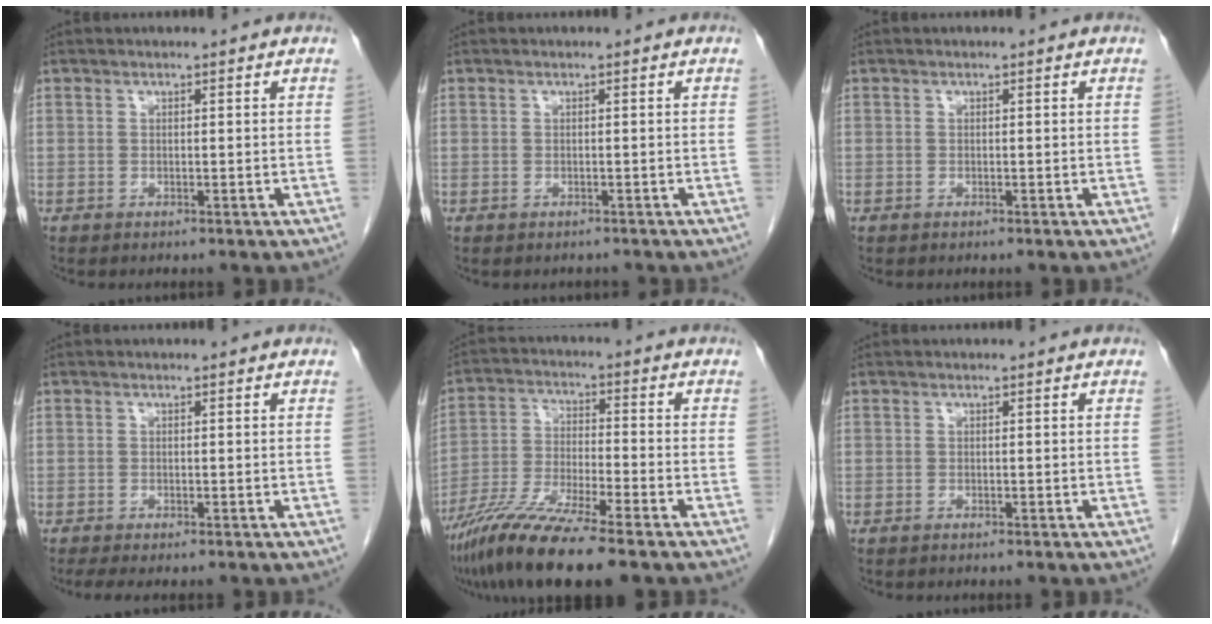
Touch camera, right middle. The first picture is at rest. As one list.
[{"total": 0.8, "force": [-0.7, 0.4, 0.1], "torque": [-0.006, 0.000, -0.010]}, {"total": 0.0}, {"total": 2.5, "force": [-1.9, 0.6, 1.5], "torque": [-0.025, -0.009, -0.028]}, {"total": 12.4, "force": [-9.3, 0.0, 8.2], "torque": [-0.160, -0.034, -0.168]}, {"total": 0.0}]